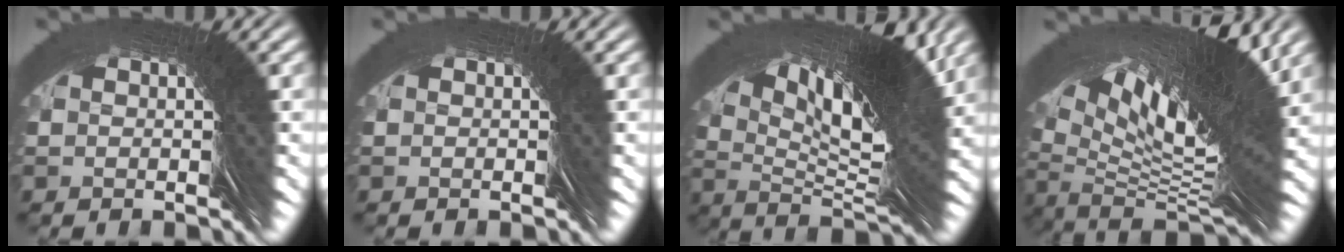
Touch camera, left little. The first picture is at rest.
{"total": 0.0}
{"total": 9.2, "force": [4.2, -1.2, 8.1], "torque": [-0.076, 0.060, 0.051]}
{"total": 10.9, "force": [3.4, 0.8, 10.3], "torque": [-0.136, 0.039, 0.052]}